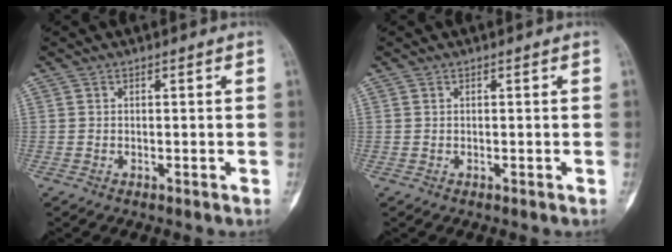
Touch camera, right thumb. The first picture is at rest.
{"total": 0.0}